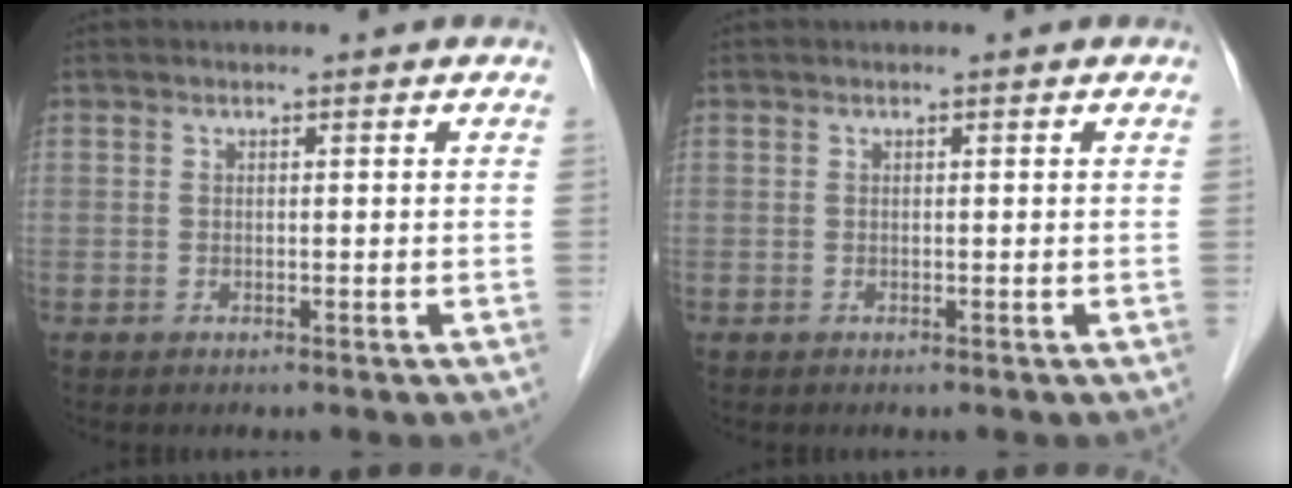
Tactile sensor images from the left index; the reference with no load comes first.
{"total": 0.0}